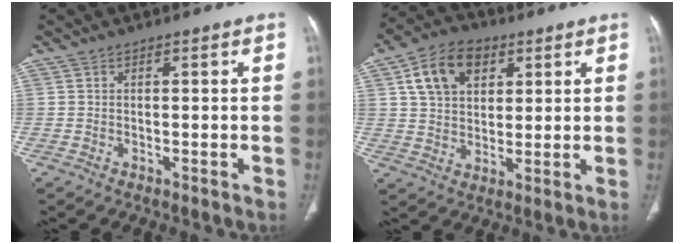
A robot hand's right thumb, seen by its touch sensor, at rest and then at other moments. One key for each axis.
{"total": 11.5, "fx": 4.6, "fy": 7.9, "fz": 7.0, "tx": -0.100, "ty": -0.002, "tz": 0.078}